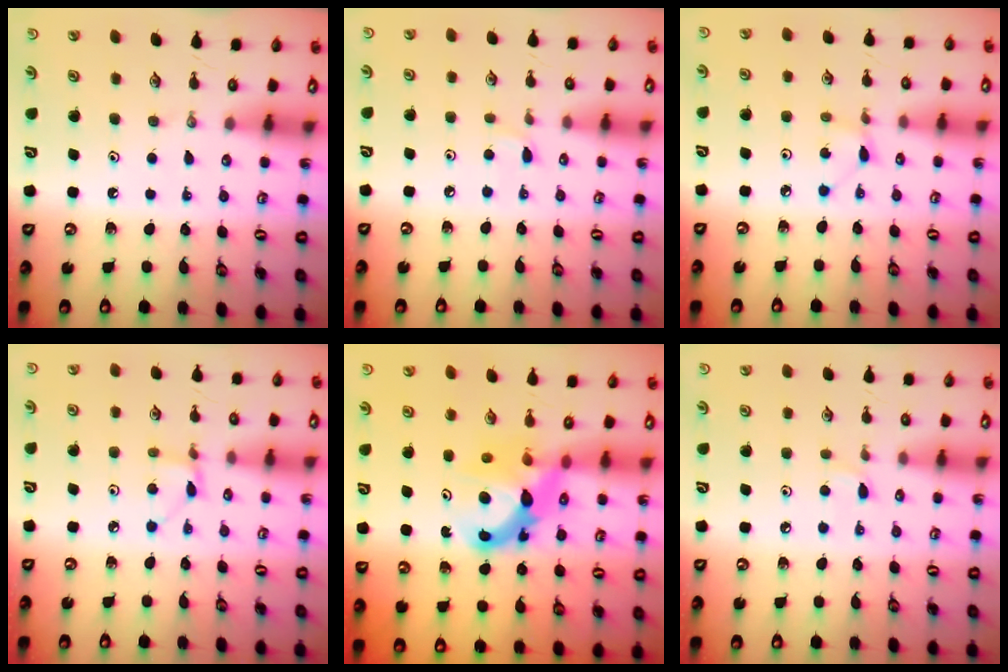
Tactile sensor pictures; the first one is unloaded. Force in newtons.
{"total": 2.4, "press": 2.4, "slide": 0.4}
{"total": 1.3, "press": 1.3, "slide": 0.1}
{"total": 2.7, "press": 2.7, "slide": 0.3}
{"total": 8.5, "press": 8.5, "slide": 0.6}
{"total": 2.4, "press": 2.4, "slide": 0.4}